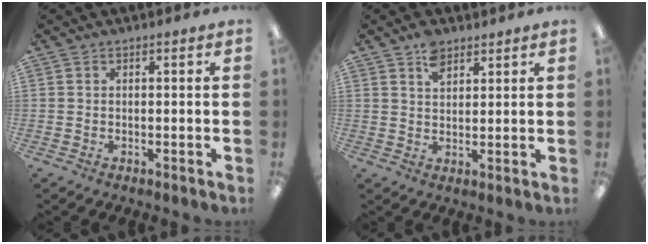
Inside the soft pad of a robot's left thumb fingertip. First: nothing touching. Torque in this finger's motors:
{"motor_torque": [0.74, 0.16, 0.20, -0.42, 0.00]}